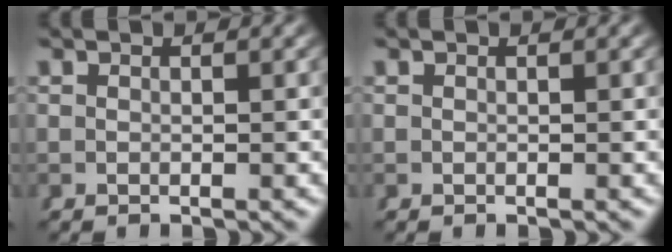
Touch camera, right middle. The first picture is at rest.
{"total": 0.0}